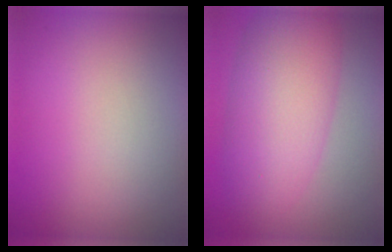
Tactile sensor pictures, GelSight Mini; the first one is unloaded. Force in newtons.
{"total": 7.8, "press": 7.8, "slide": 0.1}